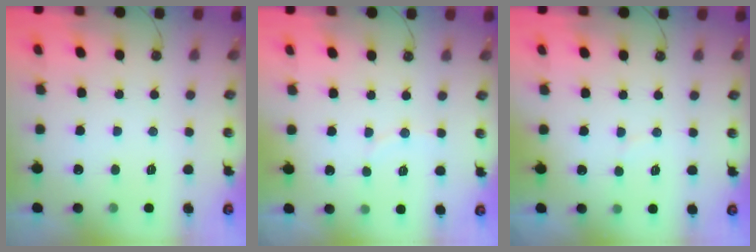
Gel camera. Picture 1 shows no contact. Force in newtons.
{"total": 2.9, "press": 2.9, "slide": 0.3}
{"total": 2.8, "press": 2.8, "slide": 0.3}